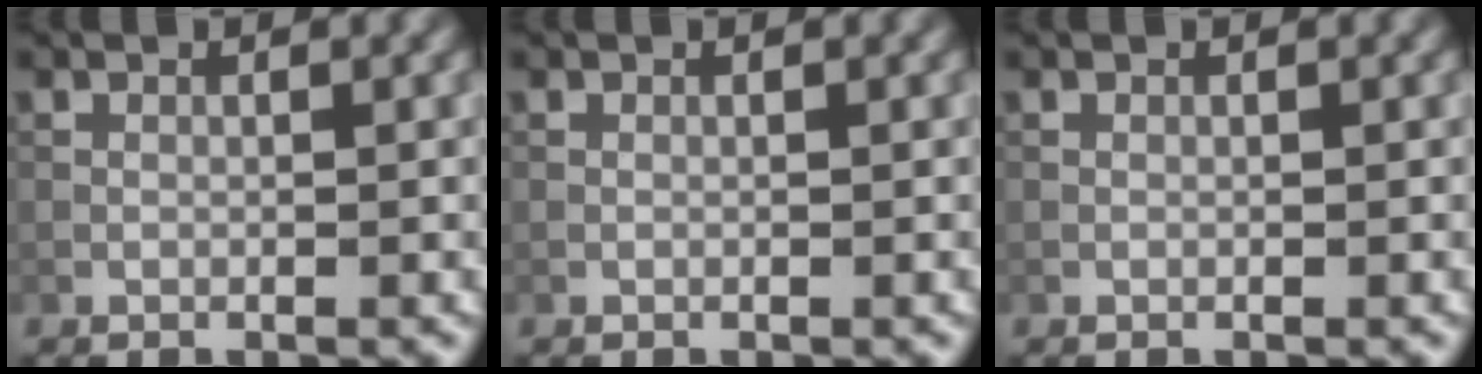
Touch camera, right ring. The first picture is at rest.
{"total": 0.0}
{"total": 0.0}